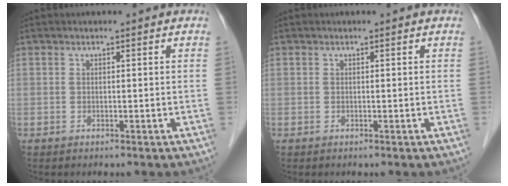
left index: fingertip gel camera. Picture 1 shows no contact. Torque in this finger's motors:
{"motor_torque": [-0.03, 0.01, 0.00, -0.01]}